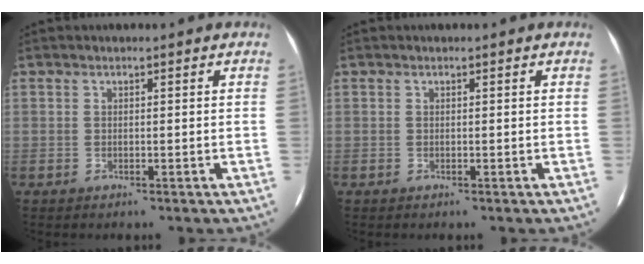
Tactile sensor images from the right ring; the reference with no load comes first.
{"total": 0.0}